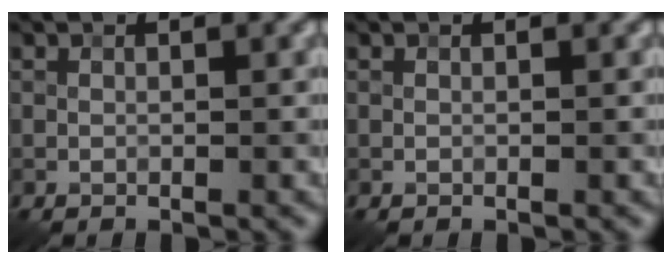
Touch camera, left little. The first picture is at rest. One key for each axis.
{"total": 0.0}